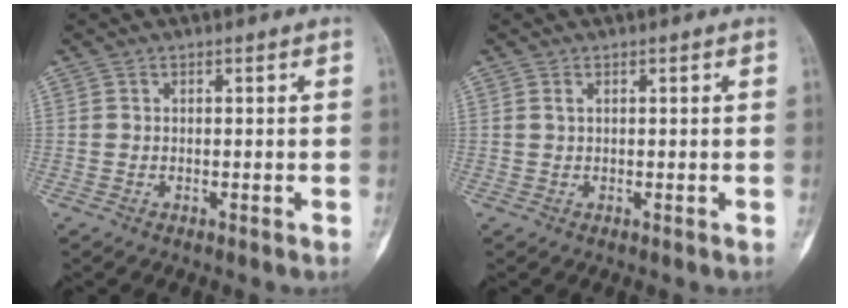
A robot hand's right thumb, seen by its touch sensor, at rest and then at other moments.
{"total": 0.6, "force": [0.3, 0.3, 0.4], "torque": [-0.010, 0.003, 0.006]}